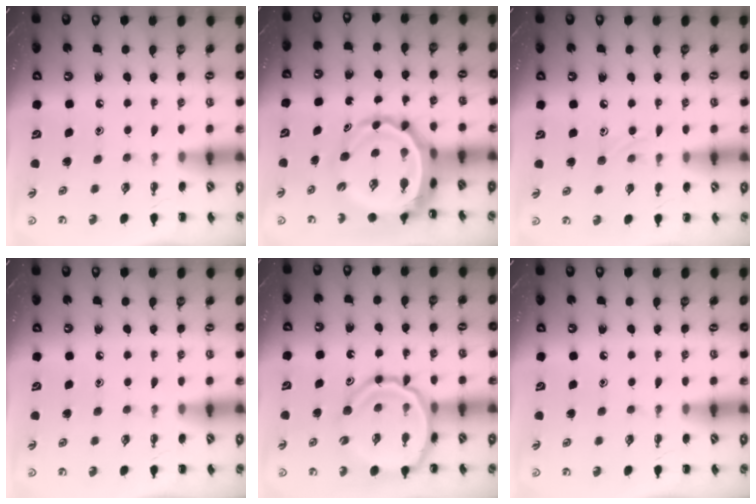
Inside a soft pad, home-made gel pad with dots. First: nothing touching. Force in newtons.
{"total": 8.8, "press": 8.2, "slide": 3.0}
{"total": 6.3, "press": 6.1, "slide": 1.6}
{"total": 0.0}
{"total": 15.0, "press": 14.8, "slide": 2.5}
{"total": 0.0}